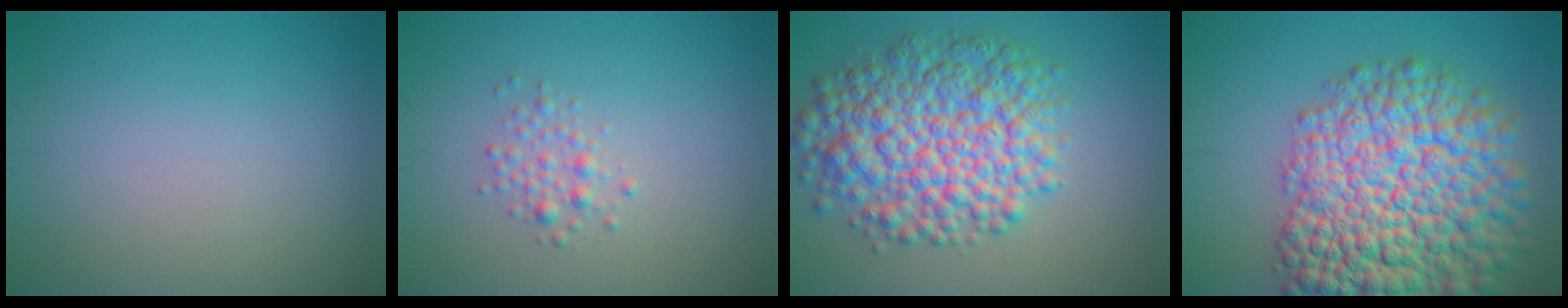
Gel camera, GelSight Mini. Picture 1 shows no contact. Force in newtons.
{"total": 1.5, "press": 1.5, "slide": 0.0}
{"total": 9.5, "press": 9.5, "slide": 0.2}
{"total": 15.2, "press": 15.2, "slide": 0.7}